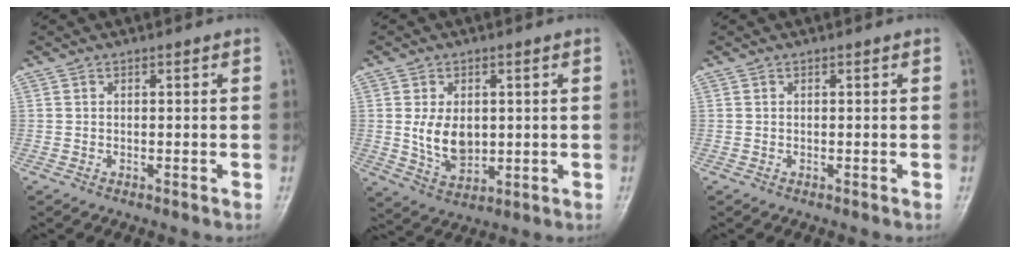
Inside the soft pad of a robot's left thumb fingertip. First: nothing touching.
{"total": 7.4, "force": [0.9, 5.1, 5.3], "torque": [-0.075, -0.017, 0.030]}
{"total": 0.0}